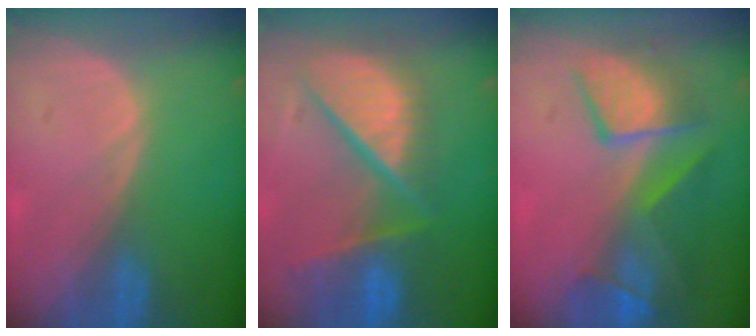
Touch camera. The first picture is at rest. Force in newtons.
{"total": 12.1, "press": 10.0, "slide": 6.8}
{"total": 9.8, "press": 8.5, "slide": 4.8}